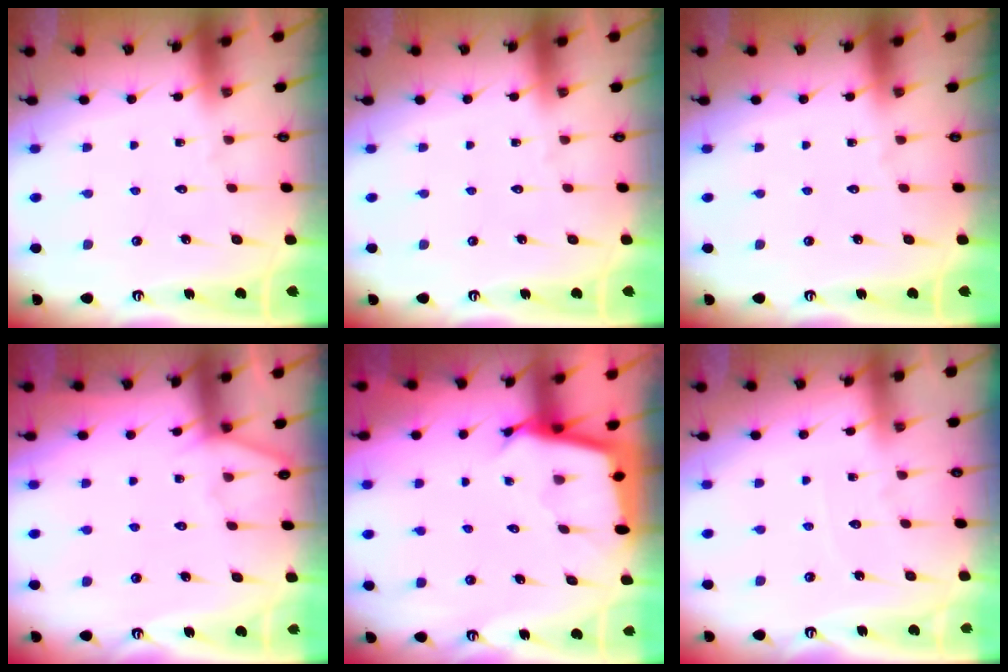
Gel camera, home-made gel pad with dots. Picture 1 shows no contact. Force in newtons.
{"total": 0.0}
{"total": 0.0}
{"total": 4.2, "press": 4.2, "slide": 0.5}
{"total": 2.7, "press": 2.7, "slide": 0.1}
{"total": 2.0, "press": 2.0, "slide": 0.3}